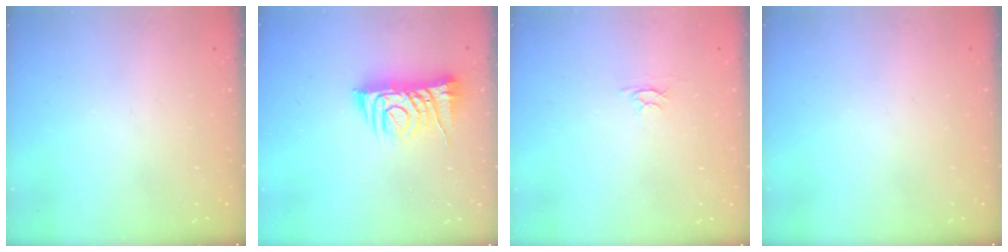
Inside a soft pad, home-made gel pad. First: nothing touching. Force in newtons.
{"total": 9.0, "press": 8.9, "slide": 1.4}
{"total": 2.4, "press": 2.4, "slide": 0.3}
{"total": 0.0}